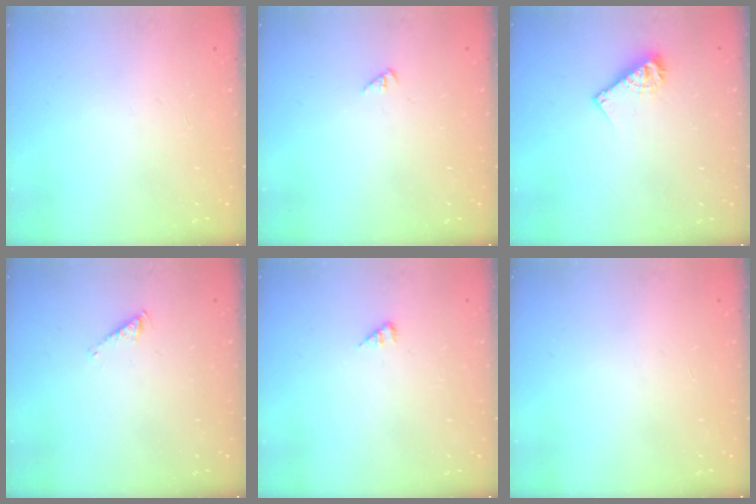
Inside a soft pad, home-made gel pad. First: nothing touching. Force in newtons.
{"total": 0.0}
{"total": 8.2, "press": 8.2, "slide": 0.7}
{"total": 2.9, "press": 2.9, "slide": 0.5}
{"total": 1.0, "press": 0.9, "slide": 0.2}
{"total": 0.0}